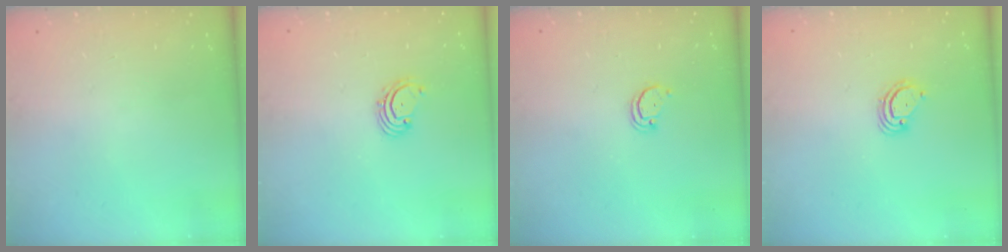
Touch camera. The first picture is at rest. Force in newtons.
{"total": 2.0, "press": 1.9, "slide": 0.6}
{"total": 2.1, "press": 2.1, "slide": 0.2}
{"total": 3.8, "press": 3.8, "slide": 0.3}